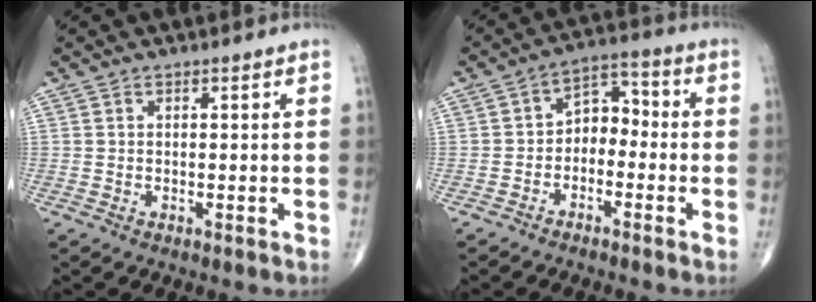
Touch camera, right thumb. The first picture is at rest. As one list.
[{"total": 6.4, "force": [-1.9, 4.6, 4.1], "torque": [-0.039, 0.043, -0.047]}]